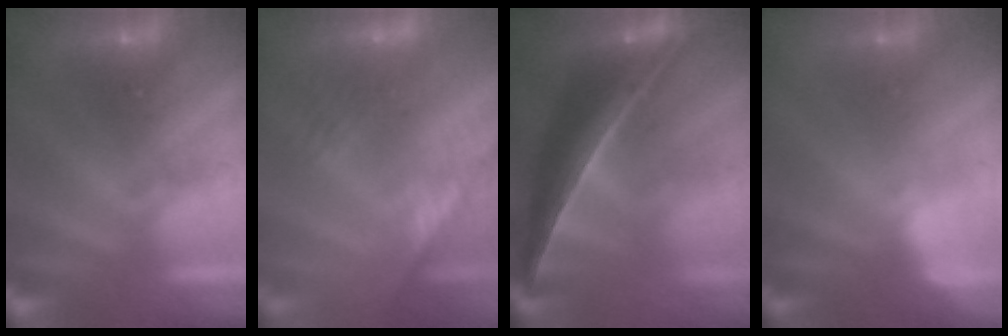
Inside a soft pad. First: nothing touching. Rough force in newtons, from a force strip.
{"total": 2.7}
{"total": 8.6}
{"total": 2.8}